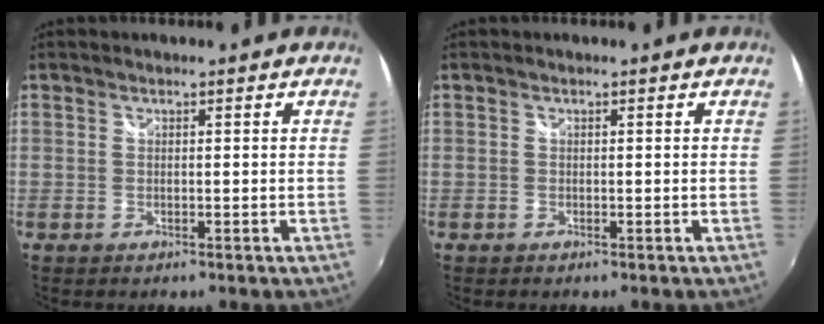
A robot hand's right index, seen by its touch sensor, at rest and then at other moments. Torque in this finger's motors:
{"motor_torque": [0.09, 0.08, -0.01, 0.00]}